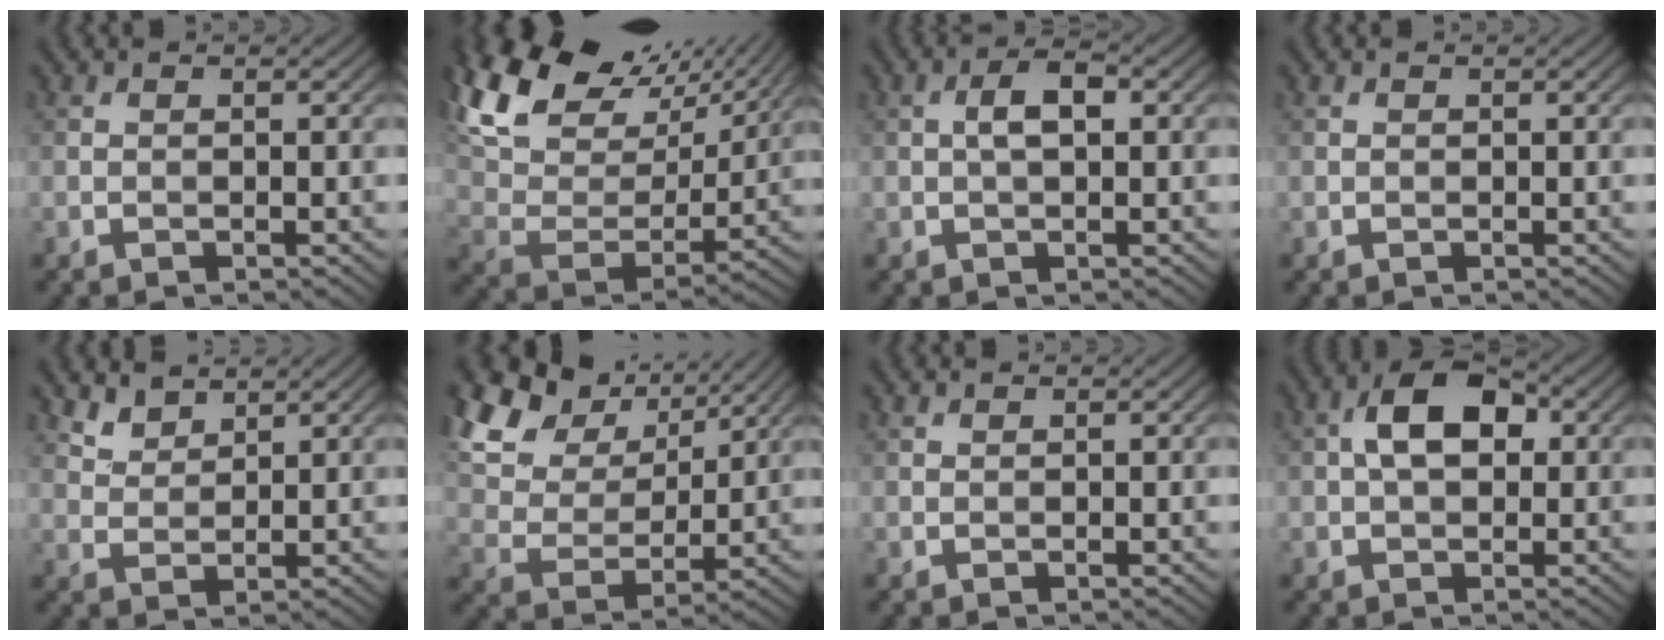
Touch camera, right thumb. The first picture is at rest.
{"total": 18.2, "force": [11.6, 9.6, 10.2], "torque": [-0.259, 0.042, 0.193]}
{"total": 3.1, "force": [0.3, 1.4, 2.8], "torque": [-0.050, 0.008, 0.001]}
{"total": 0.0}
{"total": 3.1, "force": [2.7, 1.3, 1.0], "torque": [-0.027, -0.003, 0.064]}
{"total": 15.3, "force": [9.1, 9.0, 8.4], "torque": [-0.229, 0.022, 0.172]}
{"total": 0.6, "force": [0.5, 0.2, 0.1], "torque": [-0.002, 0.001, 0.012]}
{"total": 6.3, "force": [1.0, 3.8, 4.9], "torque": [-0.088, 0.011, 0.011]}